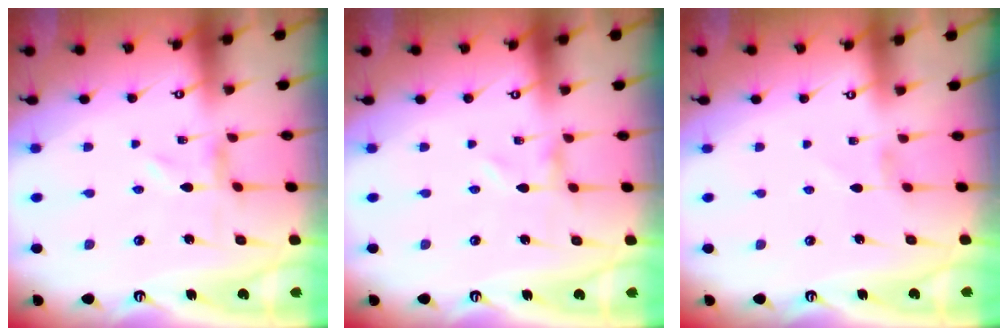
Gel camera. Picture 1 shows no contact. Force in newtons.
{"total": 0.0}
{"total": 0.8, "press": 0.7, "slide": 0.2}